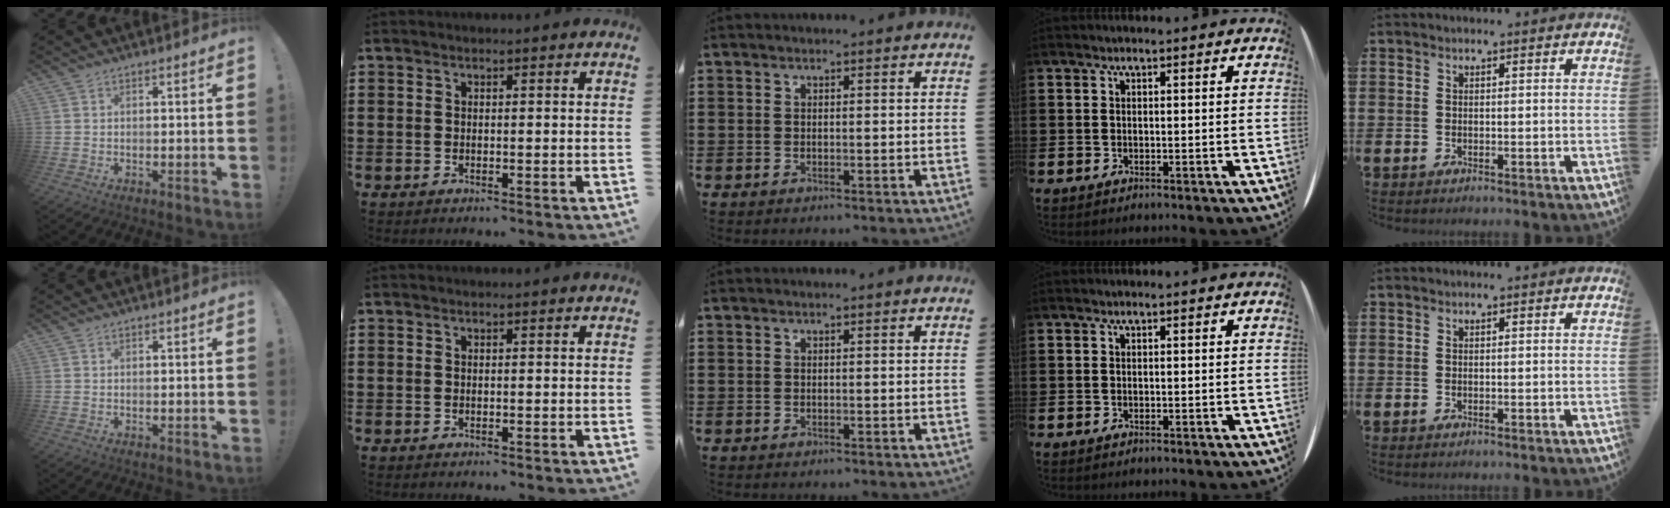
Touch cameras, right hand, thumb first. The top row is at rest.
{}